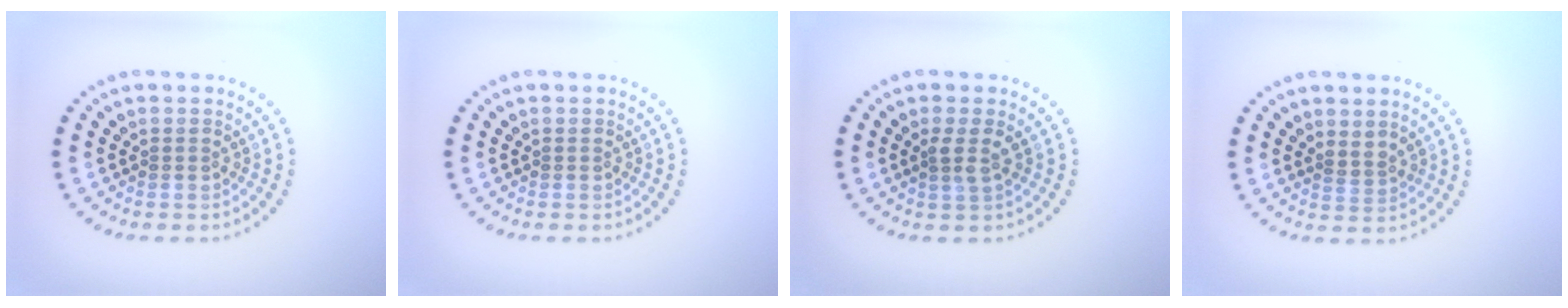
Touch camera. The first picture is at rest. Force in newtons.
{"total": 0.0}
{"total": 1.6, "press": 1.4, "slide": 0.9}
{"total": 1.1, "press": 0.6, "slide": 0.9}